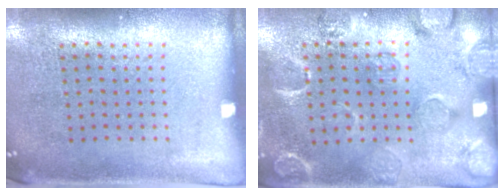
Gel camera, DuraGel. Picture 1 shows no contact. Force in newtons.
{"total": 2.6, "press": 1.9, "slide": 1.8}